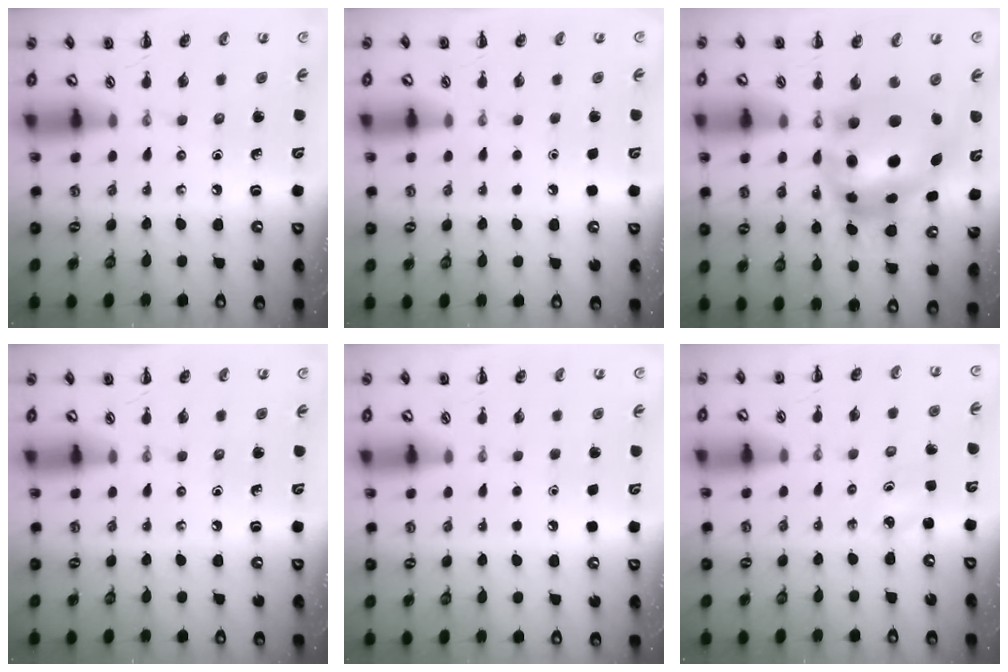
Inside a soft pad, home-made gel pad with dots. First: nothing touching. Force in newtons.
{"total": 1.7, "press": 1.7, "slide": 0.1}
{"total": 9.8, "press": 9.5, "slide": 2.4}
{"total": 0.0}
{"total": 1.7, "press": 1.7, "slide": 0.1}
{"total": 1.9, "press": 1.8, "slide": 0.5}